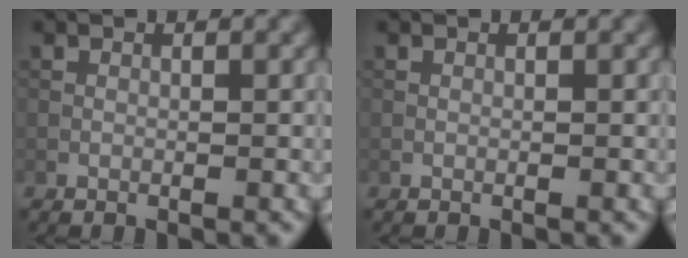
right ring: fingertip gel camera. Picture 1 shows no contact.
{"total": 0.0}